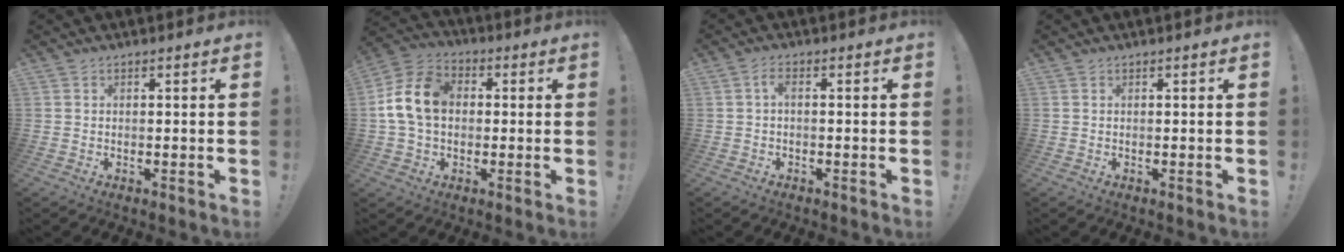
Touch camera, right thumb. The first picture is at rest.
{"total": 14.0, "force": [1.3, 10.3, 9.3], "torque": [-0.170, 0.012, 0.026]}
{"total": 2.5, "force": [-0.3, 0.5, 2.4], "torque": [-0.048, 0.007, -0.008]}
{"total": 0.0}